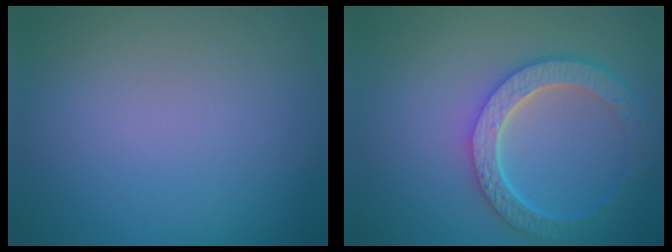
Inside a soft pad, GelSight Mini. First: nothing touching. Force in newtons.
{"total": 5.8, "press": 4.4, "slide": 3.8}